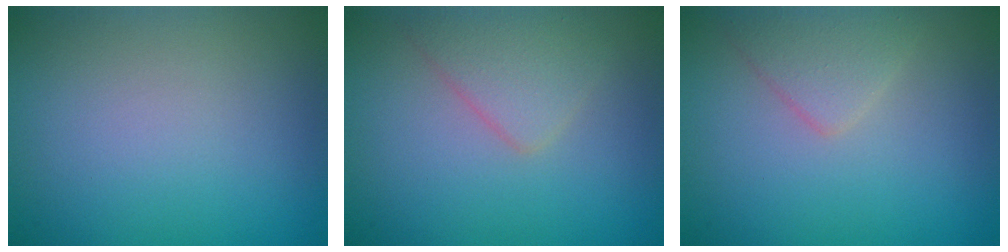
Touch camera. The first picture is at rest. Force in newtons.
{"total": 2.7, "press": 2.7, "slide": 0.1}
{"total": 2.1, "press": 2.1, "slide": 0.1}